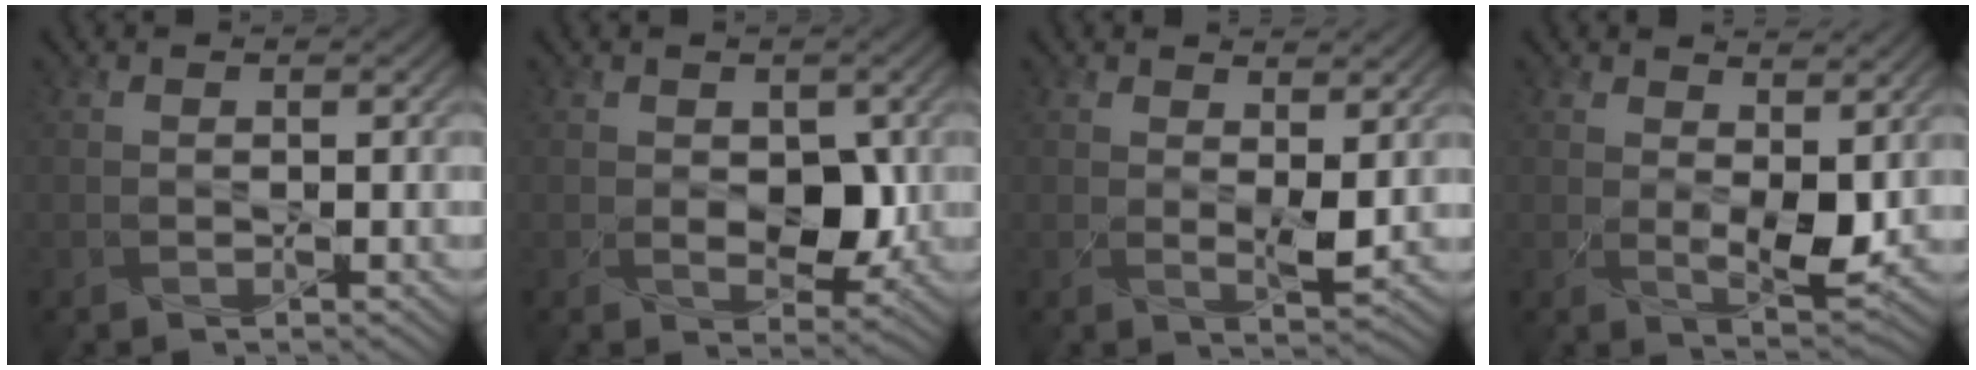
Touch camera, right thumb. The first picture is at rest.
{"total": 4.5, "force": [0.2, 2.9, 3.4], "torque": [-0.058, -0.014, 0.010]}
{"total": 2.9, "force": [1.3, 0.9, 2.4], "torque": [-0.052, -0.011, 0.026]}
{"total": 5.4, "force": [1.9, 2.7, 4.3], "torque": [-0.087, -0.015, 0.036]}